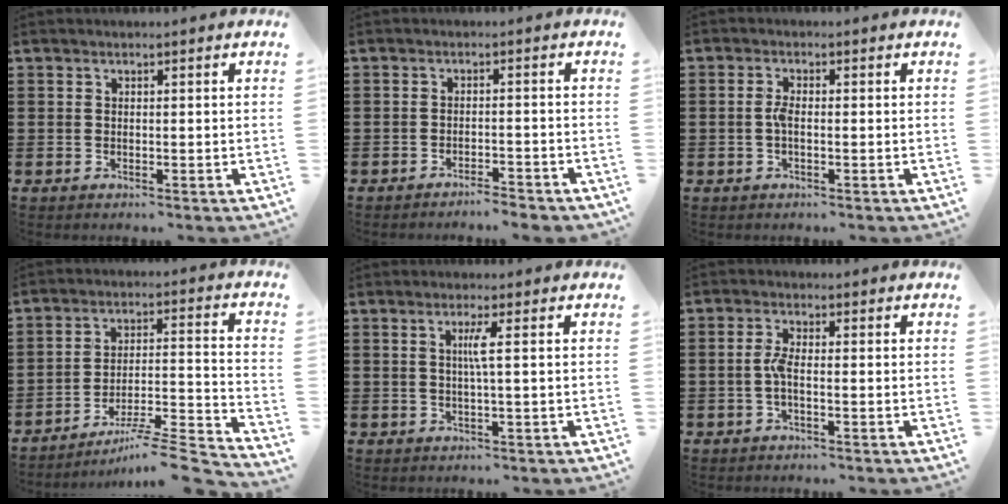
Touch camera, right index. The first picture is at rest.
{"total": 2.4, "force": [-2.4, 0.0, 0.5], "torque": [-0.012, -0.001, -0.050]}
{"total": 2.1, "force": [-0.4, 0.5, 2.0], "torque": [-0.046, -0.001, -0.011]}
{"total": 7.3, "force": [-6.4, 0.3, 3.6], "torque": [-0.051, -0.004, -0.126]}
{"total": 2.5, "force": [0.3, -0.5, 2.5], "torque": [-0.048, -0.004, 0.000]}
{"total": 2.4, "force": [-0.6, 0.5, 2.3], "torque": [-0.059, -0.003, -0.016]}